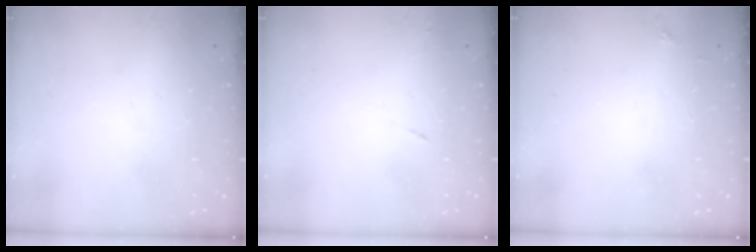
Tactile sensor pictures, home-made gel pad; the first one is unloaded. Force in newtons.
{"total": 4.6, "press": 4.6, "slide": 0.6}
{"total": 2.0, "press": 2.0, "slide": 0.3}